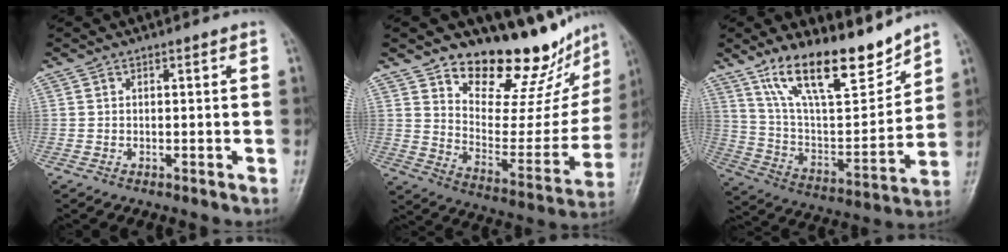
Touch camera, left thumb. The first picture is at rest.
{"total": 19.6, "force": [16.4, 7.0, 8.0], "torque": [-0.053, -0.128, 0.240]}
{"total": 19.3, "force": [14.1, 6.3, 11.6], "torque": [-0.155, -0.079, 0.254]}